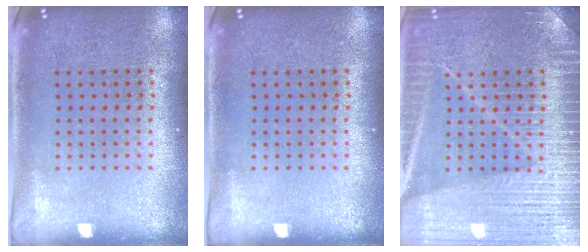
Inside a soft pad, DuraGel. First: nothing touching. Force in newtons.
{"total": 0.0}
{"total": 6.8, "press": 6.7, "slide": 1.0}